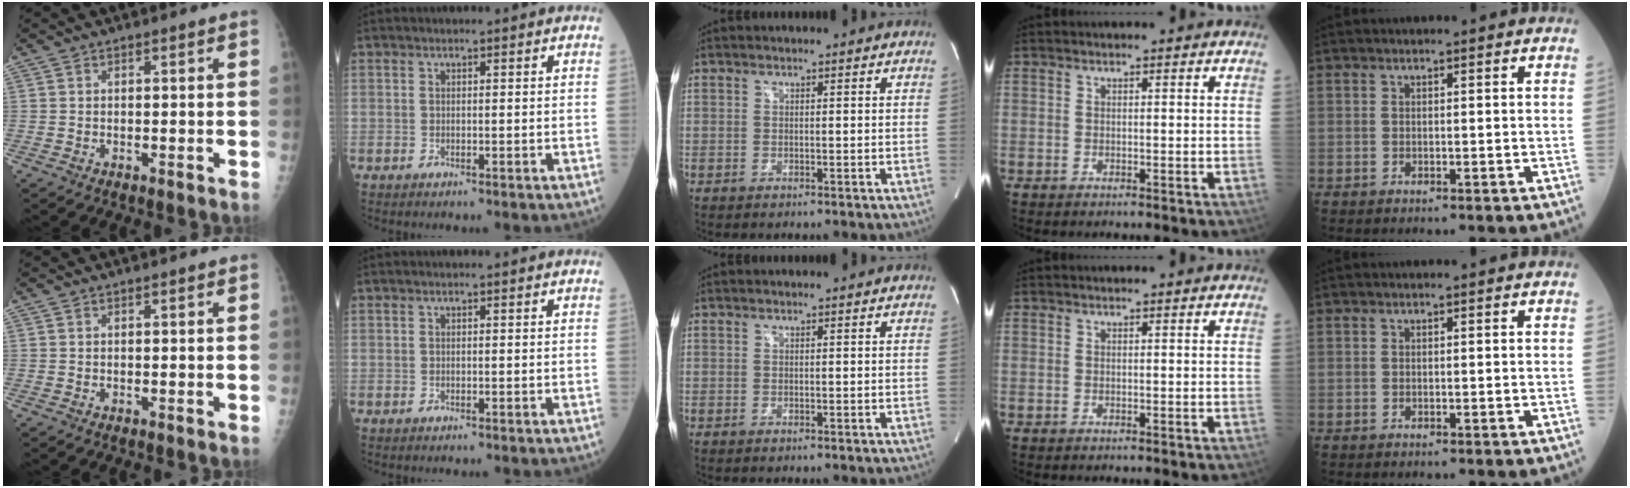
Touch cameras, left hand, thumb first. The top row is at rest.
{}